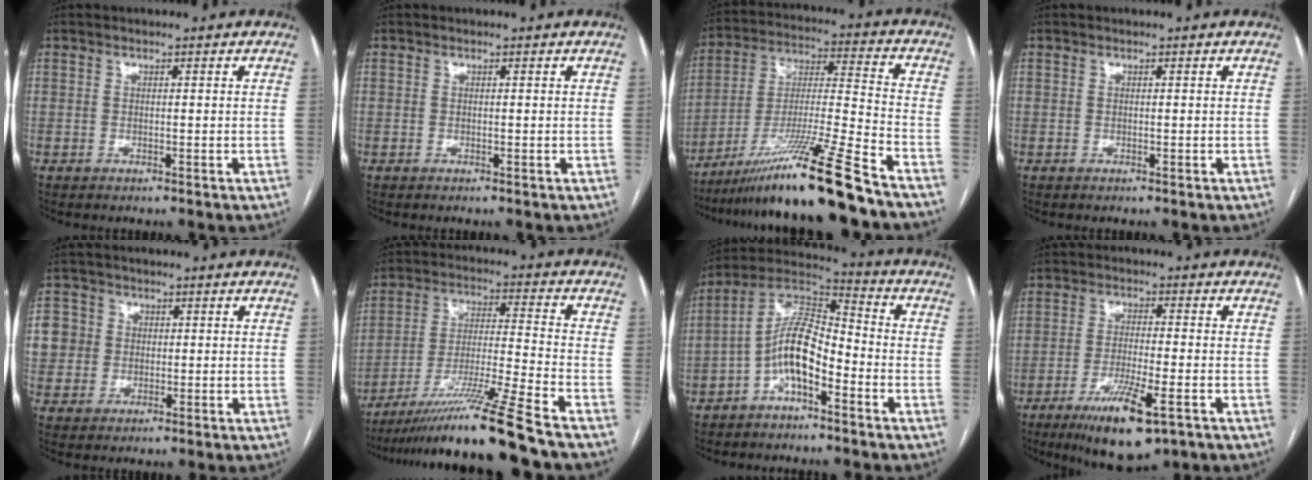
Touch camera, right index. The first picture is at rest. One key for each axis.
{"total": 0.0}
{"total": 18.8, "fx": -14.1, "fy": -1.6, "fz": 12.3, "tx": -0.238, "ty": -0.025, "tz": -0.252}
{"total": 0.0}
{"total": 7.6, "fx": 1.0, "fy": 7.4, "fz": 1.3, "tx": -0.040, "ty": 0.029, "tz": 0.028}
{"total": 16.5, "fx": -13.0, "fy": -2.6, "fz": 9.7, "tx": -0.189, "ty": -0.023, "tz": -0.229}
{"total": 10.2, "fx": -4.0, "fy": 3.5, "fz": 8.7, "tx": -0.173, "ty": 0.034, "tz": -0.075}
{"total": 10.9, "fx": -6.0, "fy": 1.9, "fz": 8.9, "tx": -0.160, "ty": -0.025, "tz": -0.094}